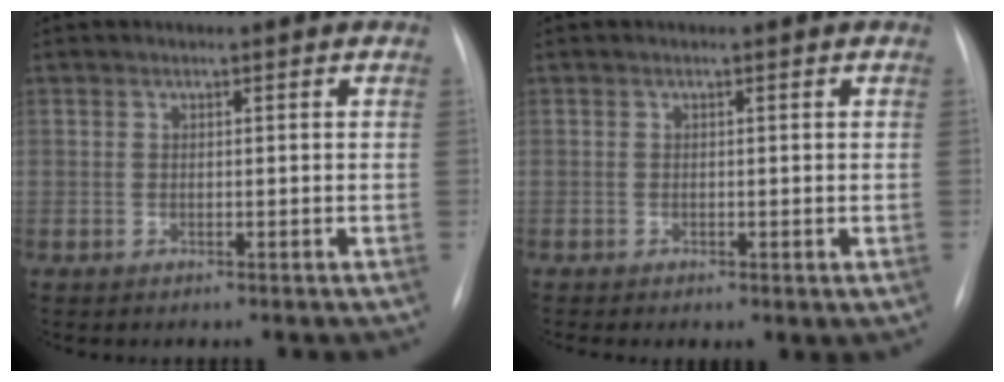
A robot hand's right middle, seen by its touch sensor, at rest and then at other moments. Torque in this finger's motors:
{"motor_torque": [1.03, -1.11, 0.24, 0.08]}